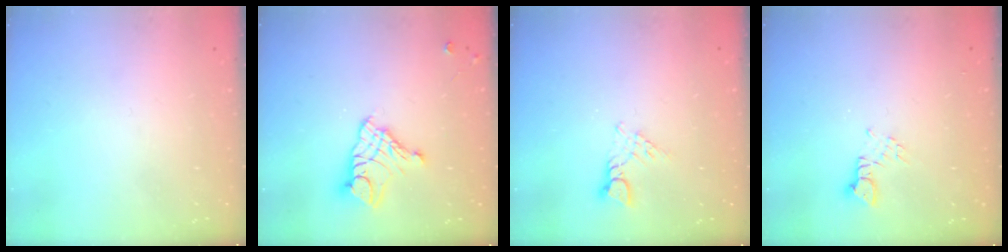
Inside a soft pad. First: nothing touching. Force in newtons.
{"total": 11.6, "press": 11.6, "slide": 1.1}
{"total": 3.2, "press": 3.2, "slide": 0.3}
{"total": 2.6, "press": 2.5, "slide": 0.4}